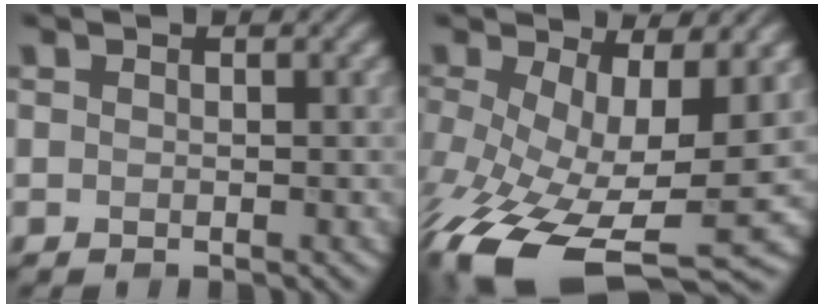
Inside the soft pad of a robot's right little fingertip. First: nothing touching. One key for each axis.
{"total": 13.3, "fx": -3.9, "fy": 5.9, "fz": 11.2, "tx": -0.219, "ty": -0.036, "tz": -0.061}